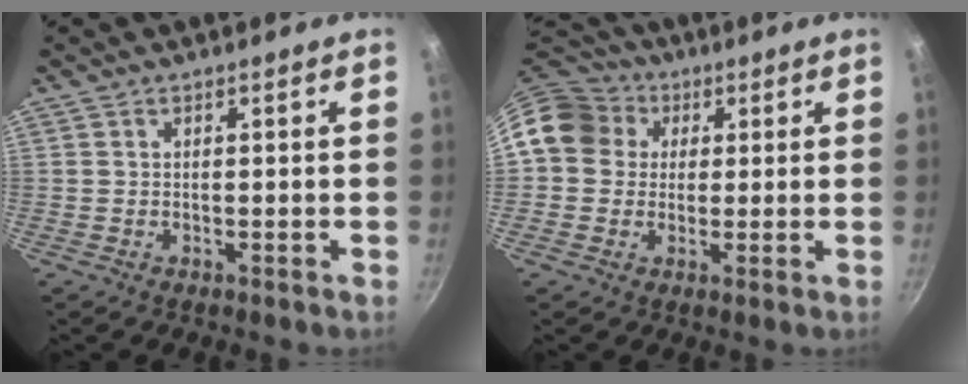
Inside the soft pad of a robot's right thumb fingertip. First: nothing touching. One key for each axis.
{"total": 12.3, "fx": 2.8, "fy": 10.7, "fz": 5.3, "tx": -0.077, "ty": 0.030, "tz": 0.033}